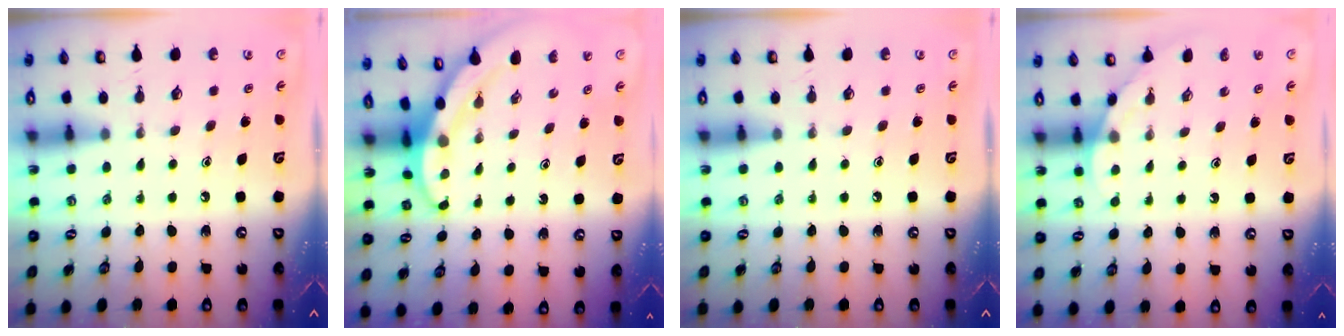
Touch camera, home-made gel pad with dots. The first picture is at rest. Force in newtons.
{"total": 3.6, "press": 3.6, "slide": 0.2}
{"total": 0.0}
{"total": 2.0, "press": 2.0, "slide": 0.0}